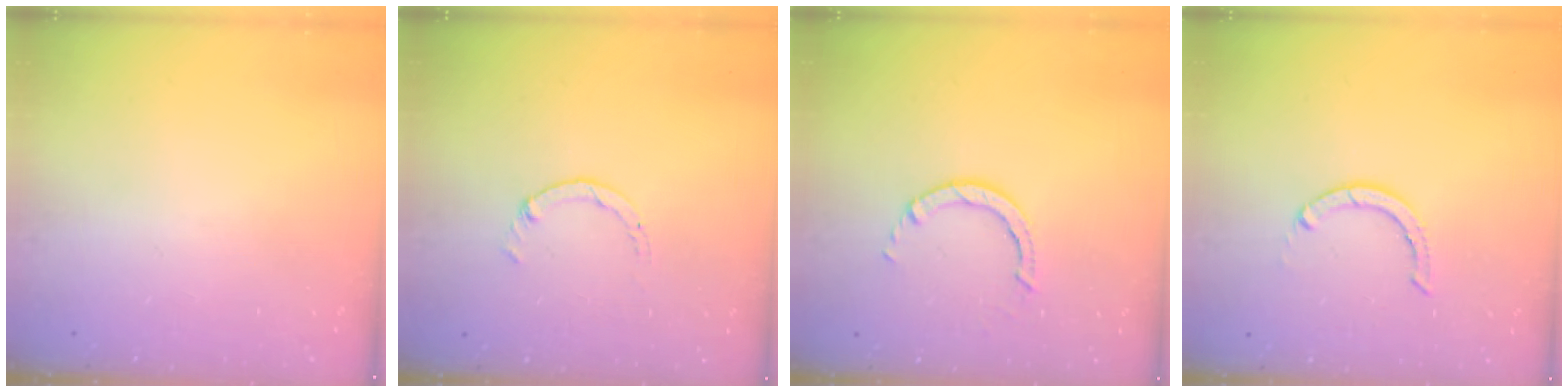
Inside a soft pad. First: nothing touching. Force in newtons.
{"total": 0.7, "press": 0.7, "slide": 0.2}
{"total": 2.6, "press": 2.6, "slide": 0.3}
{"total": 2.9, "press": 2.9, "slide": 0.1}